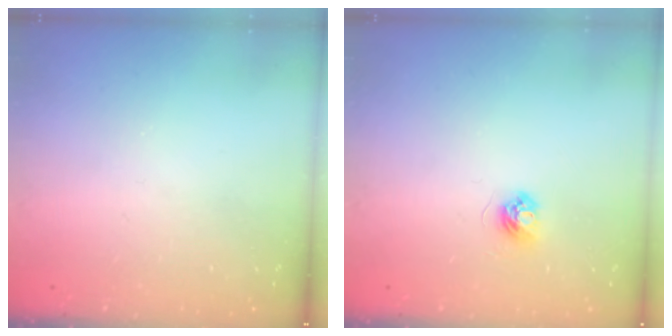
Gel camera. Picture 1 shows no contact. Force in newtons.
{"total": 4.0, "press": 4.0, "slide": 0.4}